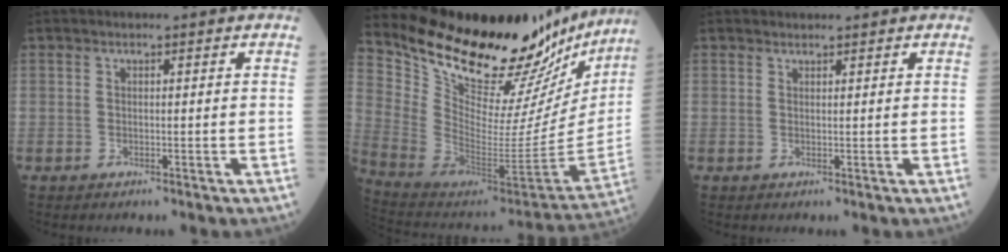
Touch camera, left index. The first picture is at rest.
{"total": 32.8, "force": [28.4, 8.5, 14.3], "torque": [-0.232, -0.097, 0.401]}
{"total": 0.8, "force": [0.8, 0.2, 0.0], "torque": [-0.005, 0.001, 0.014]}